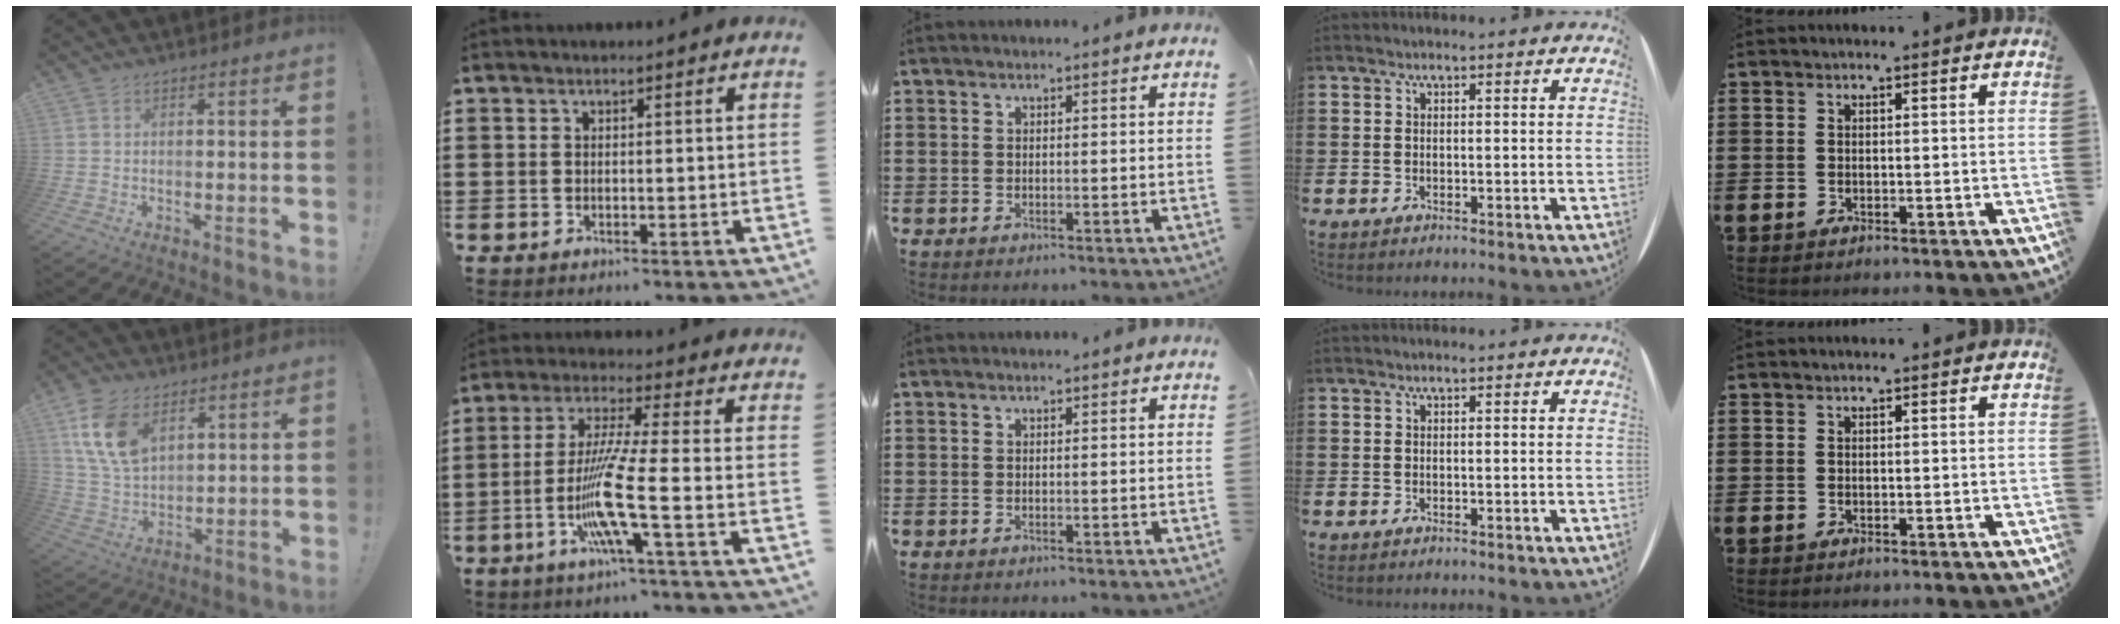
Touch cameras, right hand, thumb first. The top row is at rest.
{"thumb": {"total": 13.2, "force": [6.7, 8.3, 7.8], "torque": [-0.153, -0.022, 0.131]}, "index": {"total": 10.7, "force": [-3.4, 0.0, 10.1], "torque": [-0.213, -0.019, -0.072]}}